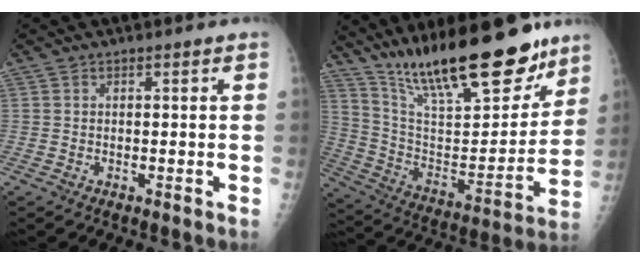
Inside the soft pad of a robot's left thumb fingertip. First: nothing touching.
{"total": 27.7, "force": [20.0, 8.3, 17.2], "torque": [-0.244, -0.082, 0.335]}